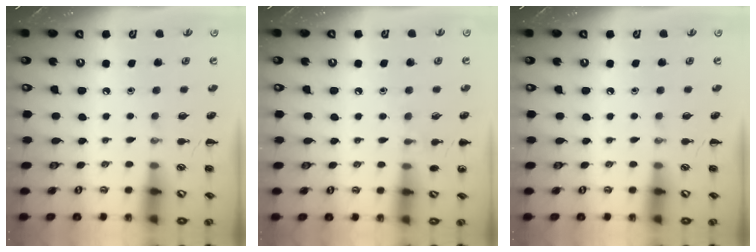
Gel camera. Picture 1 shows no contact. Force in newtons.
{"total": 5.5, "press": 5.4, "slide": 1.3}
{"total": 0.0}